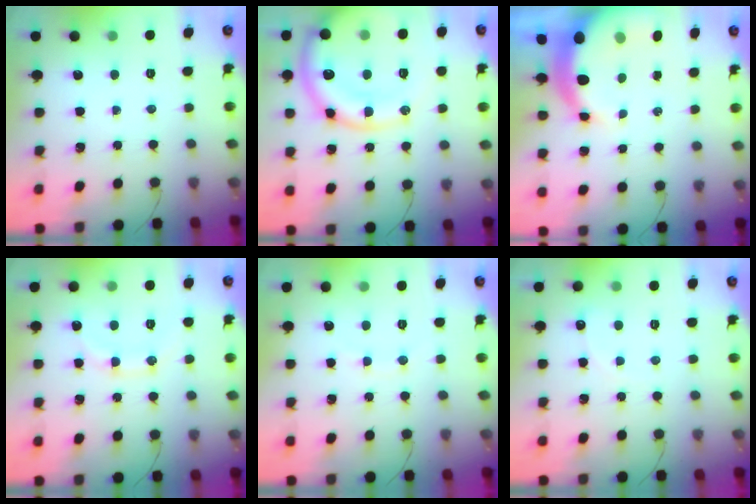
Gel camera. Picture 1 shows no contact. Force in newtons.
{"total": 19.0, "press": 18.7, "slide": 3.1}
{"total": 8.9, "press": 8.8, "slide": 1.7}
{"total": 10.7, "press": 10.7, "slide": 1.2}
{"total": 3.5, "press": 3.3, "slide": 1.1}
{"total": 3.0, "press": 2.9, "slide": 0.8}